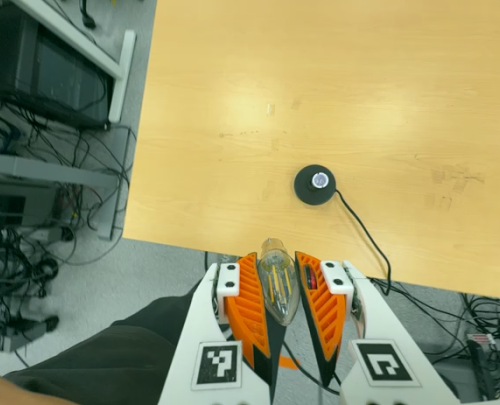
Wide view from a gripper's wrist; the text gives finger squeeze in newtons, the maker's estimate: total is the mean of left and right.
{"total": 14.9, "left": 17.0, "right": 12.7}